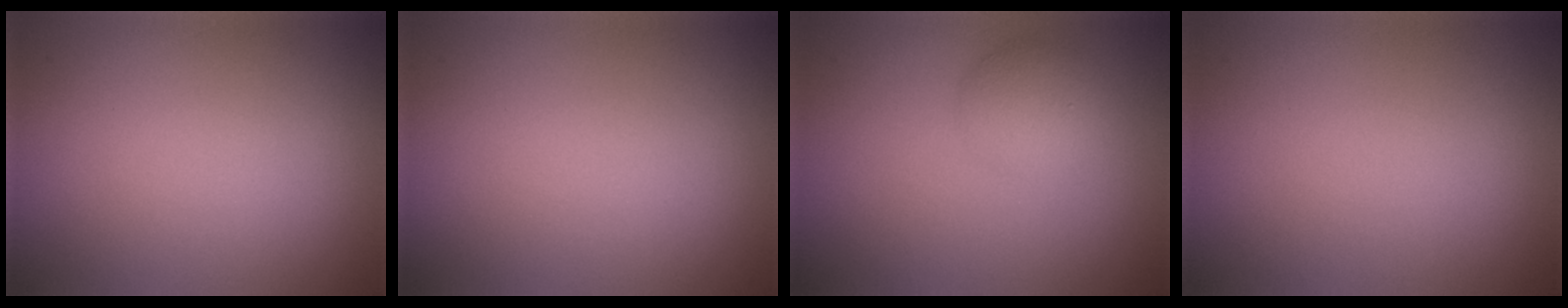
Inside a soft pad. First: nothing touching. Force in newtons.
{"total": 0.0}
{"total": 2.4, "press": 2.4, "slide": 0.1}
{"total": 0.0}